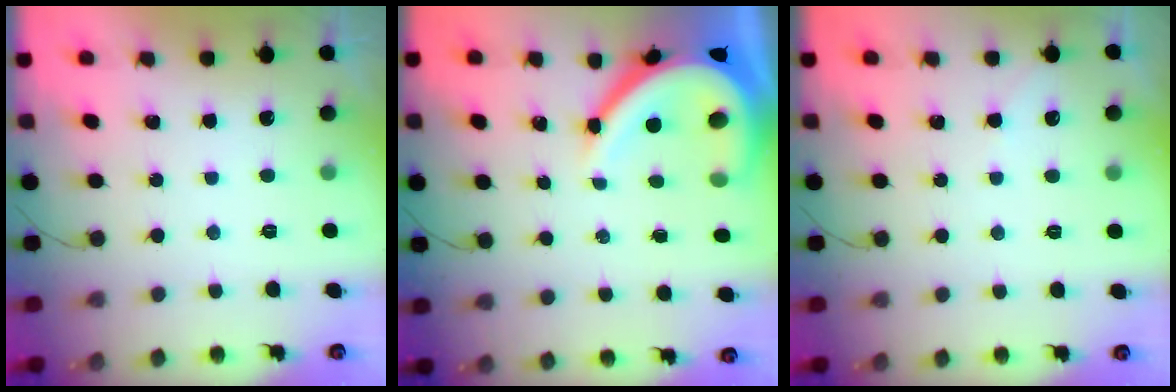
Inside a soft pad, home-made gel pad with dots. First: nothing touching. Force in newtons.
{"total": 13.8, "press": 13.7, "slide": 1.5}
{"total": 2.3, "press": 2.3, "slide": 0.4}